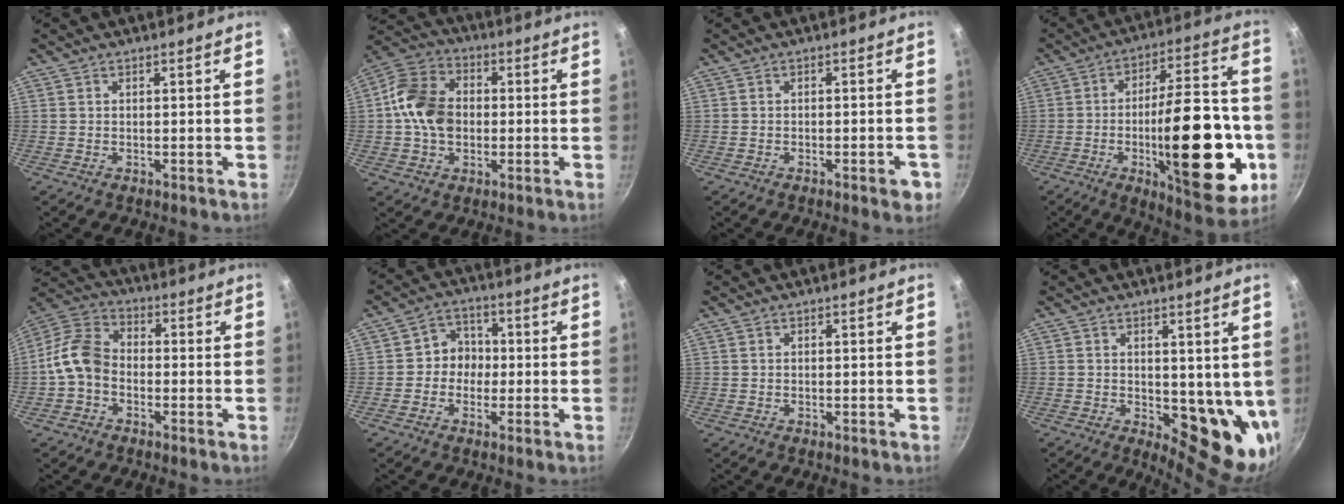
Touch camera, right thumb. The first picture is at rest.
{"total": 12.3, "force": [-0.2, 9.3, 8.1], "torque": [-0.126, 0.022, -0.022]}
{"total": 3.4, "force": [-1.6, 1.1, 2.7], "torque": [-0.029, 0.009, -0.019]}
{"total": 27.0, "force": [-6.6, 9.5, 24.4], "torque": [-0.317, 0.027, -0.087]}
{"total": 9.5, "force": [-2.4, 7.0, 6.0], "torque": [-0.102, 0.038, -0.069]}
{"total": 5.6, "force": [-0.8, 5.1, 2.1], "torque": [0.010, 0.018, -0.025]}
{"total": 0.0}
{"total": 10.9, "force": [1.0, 5.2, 9.6], "torque": [-0.086, -0.025, 0.024]}